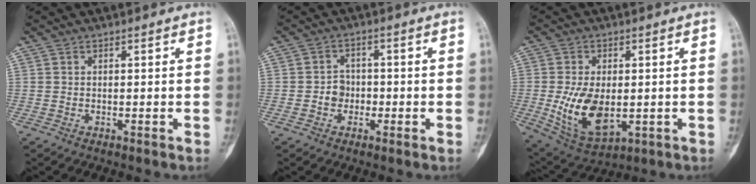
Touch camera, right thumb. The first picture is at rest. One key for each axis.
{"total": 3.4, "fx": -0.9, "fy": 3.0, "fz": 1.3, "tx": 0.008, "ty": 0.014, "tz": -0.022}
{"total": 12.2, "fx": -1.3, "fy": 7.1, "fz": 9.9, "tx": -0.169, "ty": -0.010, "tz": -0.001}